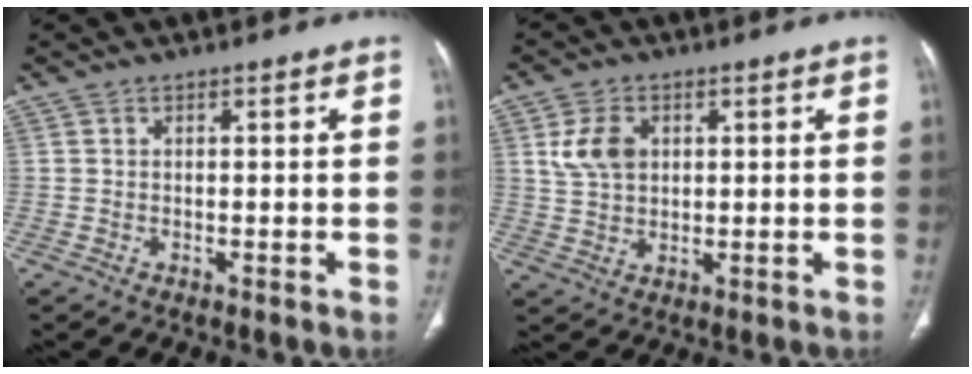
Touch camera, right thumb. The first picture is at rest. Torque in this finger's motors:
{"motor_torque": [-0.17, 0.10, 0.09, -0.09, 0.01]}